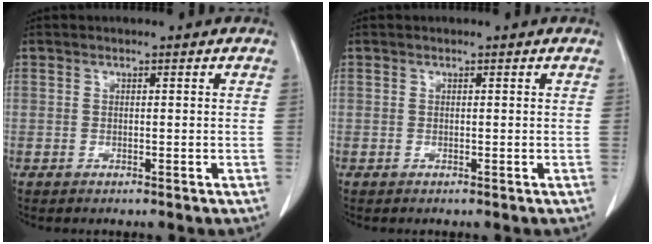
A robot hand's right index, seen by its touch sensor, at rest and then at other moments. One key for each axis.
{"total": 0.0}